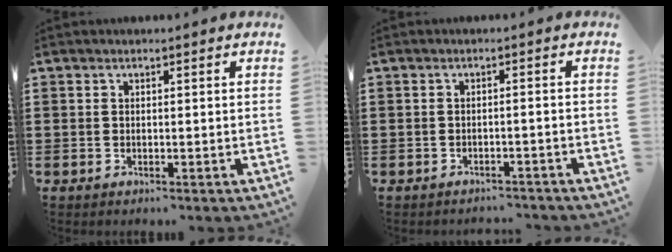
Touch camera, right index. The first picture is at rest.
{"total": 1.4, "force": [-1.3, 0.0, 0.2], "torque": [-0.008, -0.001, -0.028]}